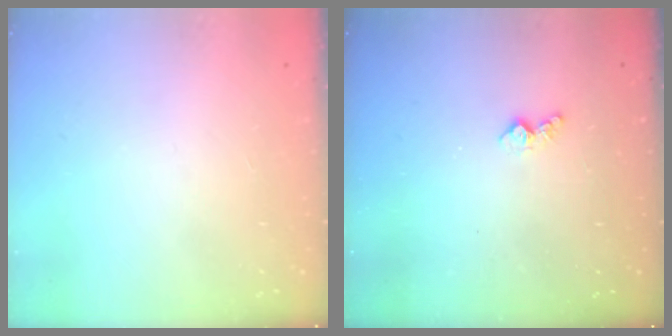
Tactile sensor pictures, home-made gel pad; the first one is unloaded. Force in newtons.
{"total": 4.0, "press": 4.0, "slide": 0.5}